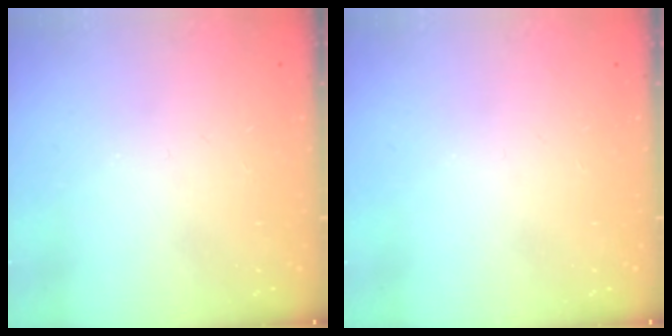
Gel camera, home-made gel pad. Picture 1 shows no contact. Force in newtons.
{"total": 0.0}